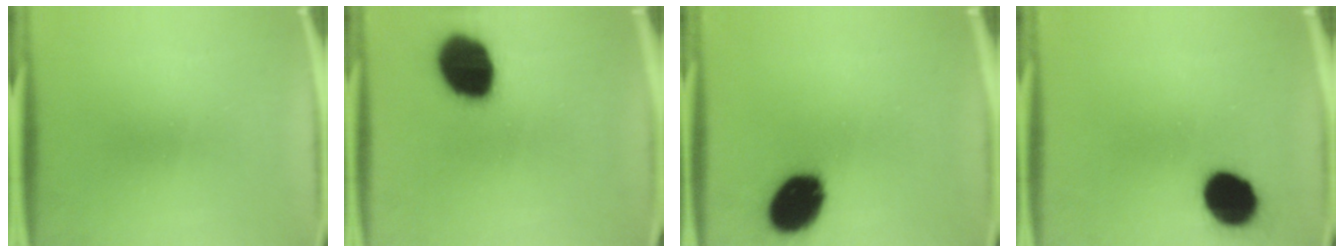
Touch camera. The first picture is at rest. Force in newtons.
{"total": 17.9}
{"total": 15.0}
{"total": 13.7}